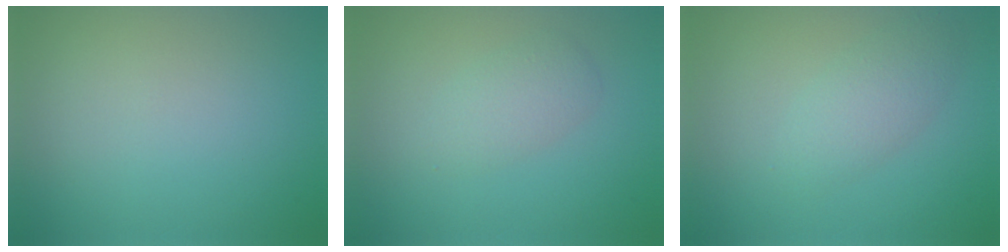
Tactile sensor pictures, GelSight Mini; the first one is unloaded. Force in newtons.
{"total": 2.0, "press": 2.0, "slide": 0.0}
{"total": 2.5, "press": 2.5, "slide": 0.0}